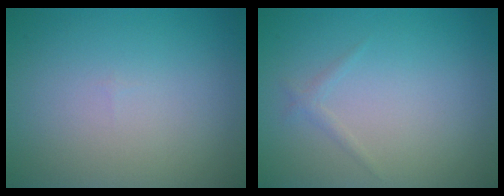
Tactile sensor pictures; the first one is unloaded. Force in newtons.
{"total": 0.7, "press": 0.7, "slide": 0.0}